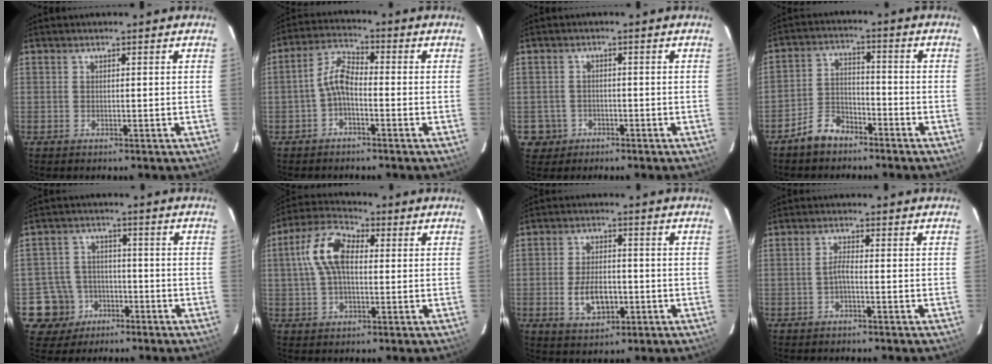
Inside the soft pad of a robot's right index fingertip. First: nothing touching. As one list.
[{"total": 4.8, "force": [-1.9, 2.1, 3.9], "torque": [-0.088, 0.018, -0.041]}, {"total": 4.2, "force": [-1.6, 3.9, 0.3], "torque": [-0.023, 0.016, -0.023]}, {"total": 6.6, "force": [-5.1, 3.6, 2.2], "torque": [-0.058, 0.020, -0.088]}, {"total": 8.0, "force": [-3.6, 7.1, 0.3], "torque": [-0.031, 0.027, -0.053]}, {"total": 10.9, "force": [1.4, 6.1, 8.9], "torque": [-0.184, 0.028, 0.022]}, {"total": 7.7, "force": [-2.0, 4.3, 6.0], "torque": [-0.122, -0.002, -0.027]}, {"total": 1.6, "force": [-0.9, 0.1, 1.4], "torque": [-0.029, 0.004, -0.019]}]